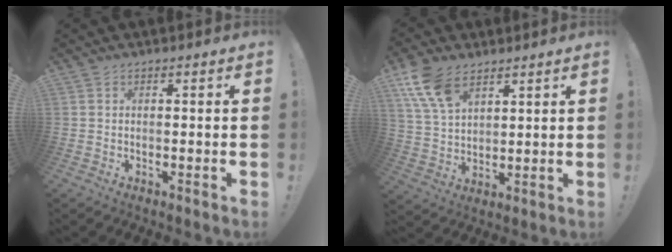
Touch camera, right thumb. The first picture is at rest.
{"total": 11.3, "force": [6.8, 6.3, 6.5], "torque": [-0.128, -0.027, 0.133]}